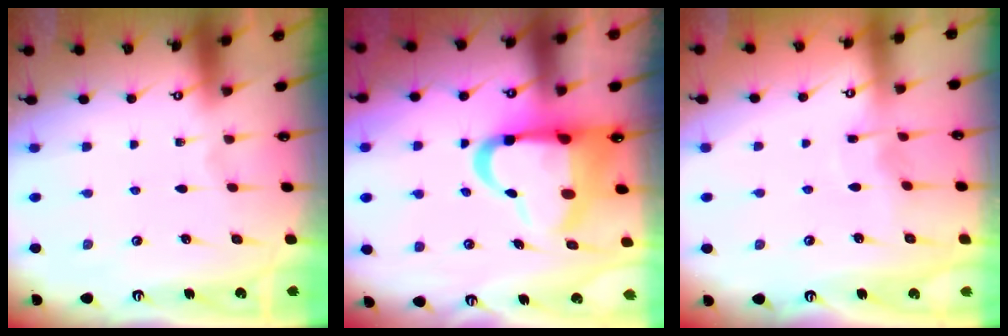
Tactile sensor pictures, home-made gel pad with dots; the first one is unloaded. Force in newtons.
{"total": 14.3, "press": 14.0, "slide": 3.0}
{"total": 2.9, "press": 2.9, "slide": 0.2}